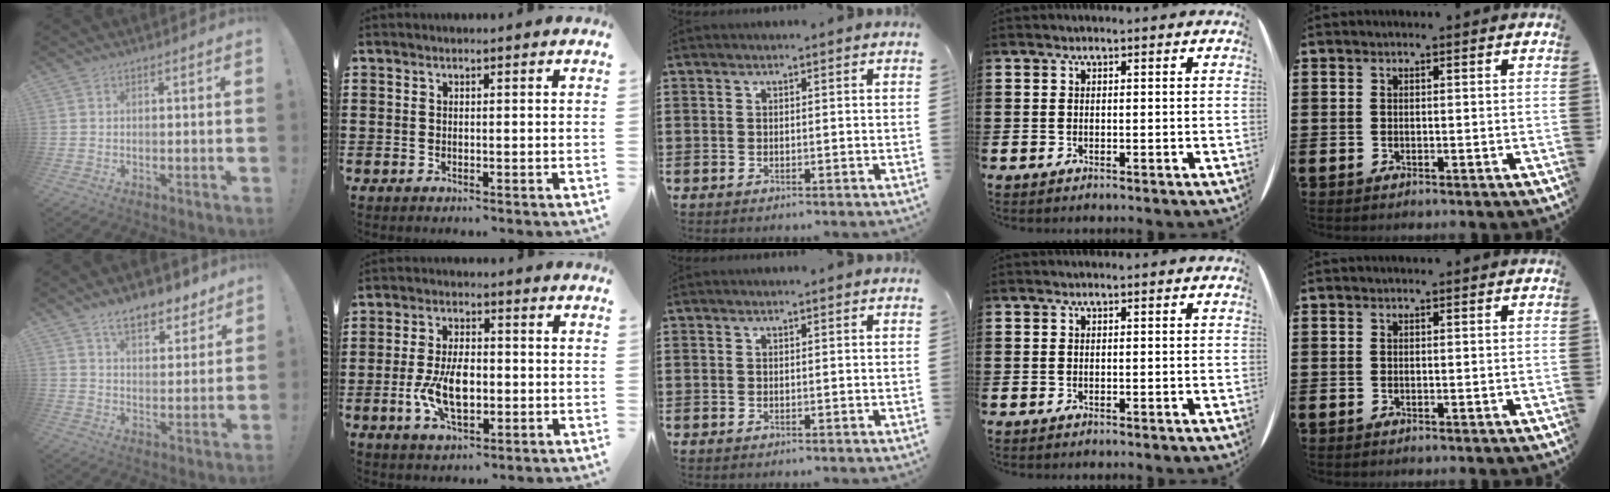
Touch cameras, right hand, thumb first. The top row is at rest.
{"thumb": {"total": 9.7, "force": [7.1, 4.5, 4.8], "torque": [-0.066, -0.041, 0.129]}, "index": {"total": 8.0, "force": [-1.3, 4.1, 6.8], "torque": [-0.145, 0.001, -0.027]}}